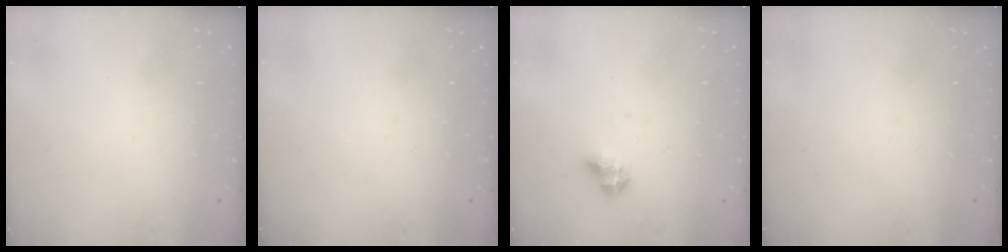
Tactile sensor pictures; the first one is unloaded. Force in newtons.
{"total": 0.0}
{"total": 6.4, "press": 6.4, "slide": 0.3}
{"total": 0.0}